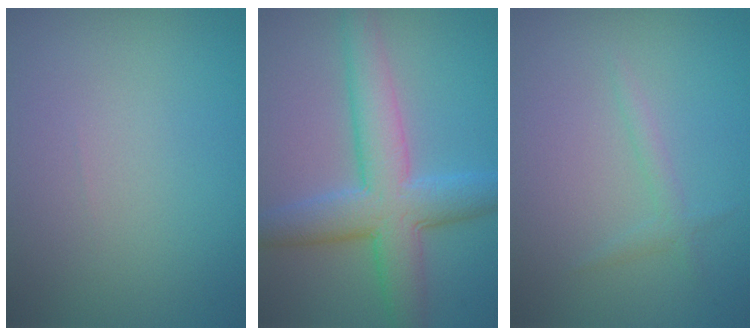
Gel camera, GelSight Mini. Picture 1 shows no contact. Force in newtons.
{"total": 7.1, "press": 7.1, "slide": 0.2}
{"total": 1.1, "press": 1.1, "slide": 0.2}